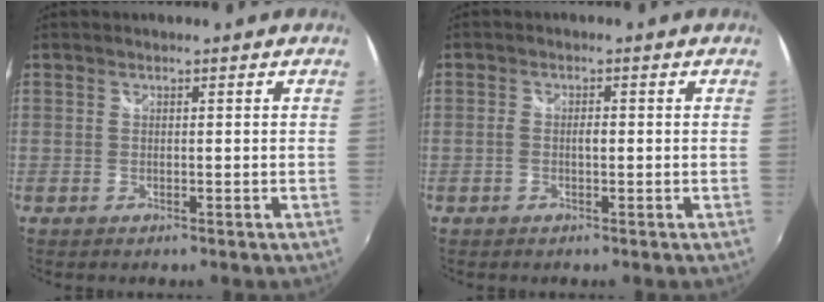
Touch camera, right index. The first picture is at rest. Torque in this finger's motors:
{"motor_torque": [0.48, 0.23, 0.21, 0.05]}